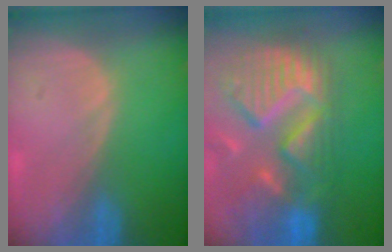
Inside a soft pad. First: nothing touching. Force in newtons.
{"total": 13.7, "press": 11.6, "slide": 7.3}